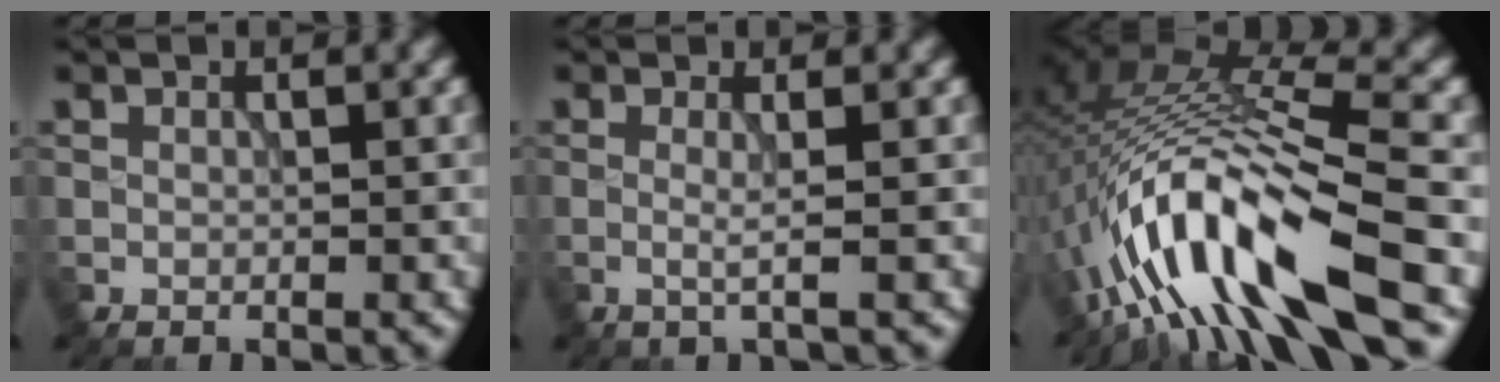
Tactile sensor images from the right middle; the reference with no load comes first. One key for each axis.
{"total": 1.6, "fx": -0.1, "fy": 0.2, "fz": 1.6, "tx": -0.031, "ty": -0.006, "tz": -0.008}
{"total": 12.9, "fx": -5.5, "fy": 3.1, "fz": 11.3, "tx": -0.206, "ty": 0.017, "tz": -0.088}